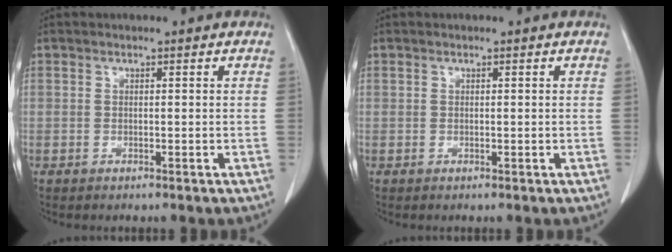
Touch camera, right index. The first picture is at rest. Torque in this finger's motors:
{"motor_torque": [-0.11, 0.07, -0.03, 0.00]}